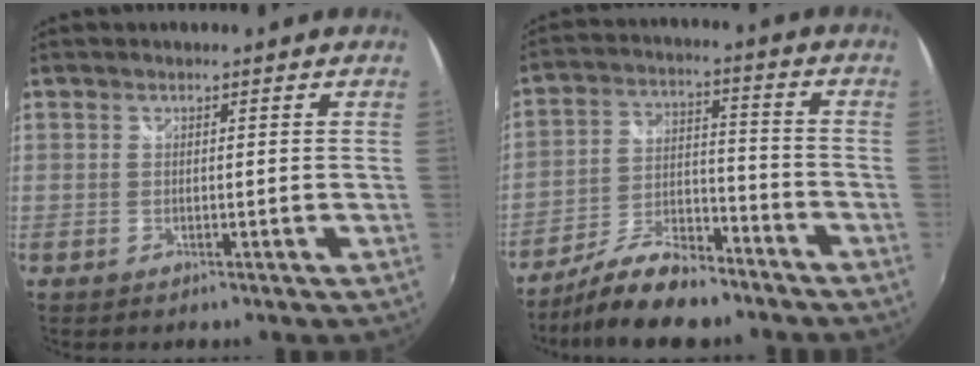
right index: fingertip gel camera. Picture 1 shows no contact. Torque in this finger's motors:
{"motor_torque": [0.01, -0.15, -0.01, -0.11]}